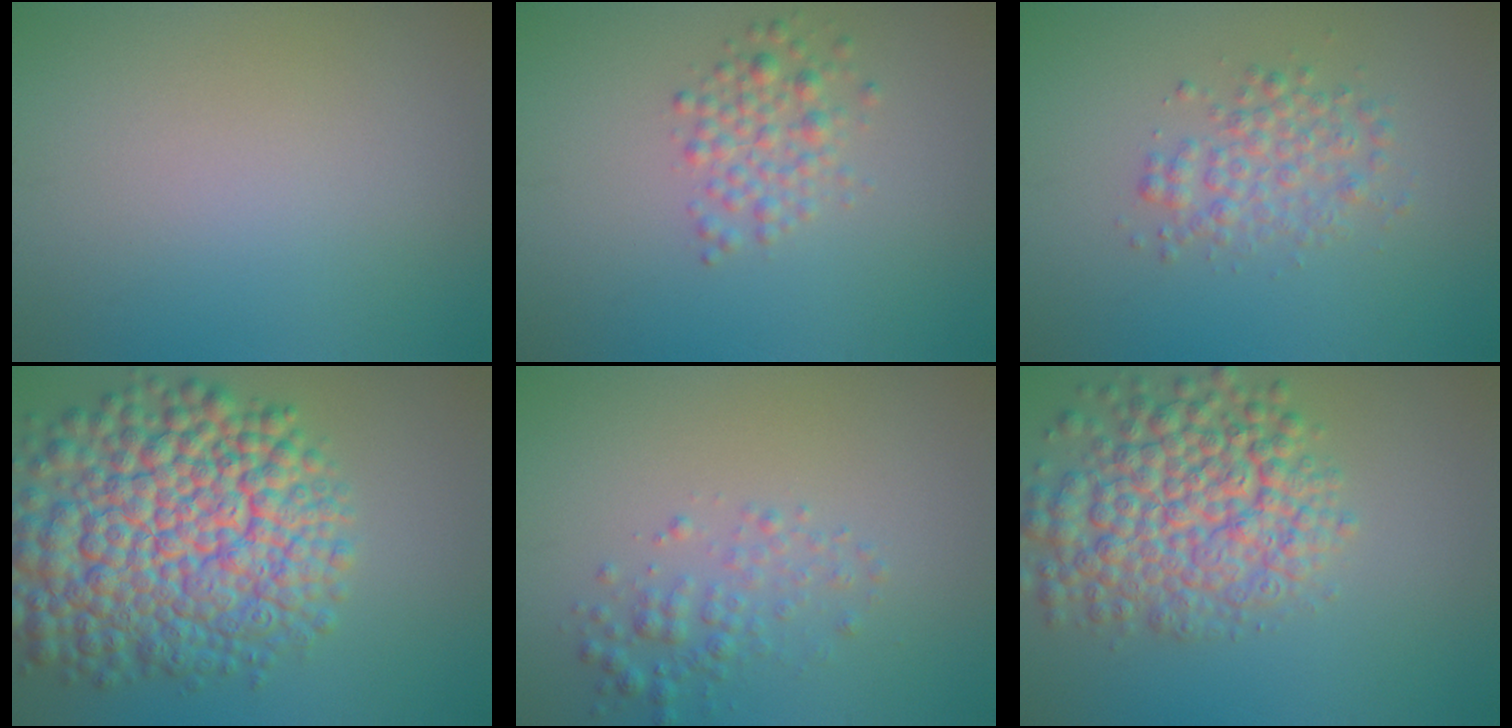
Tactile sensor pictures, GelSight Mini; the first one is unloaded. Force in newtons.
{"total": 2.5, "press": 2.5, "slide": 0.1}
{"total": 2.8, "press": 2.8, "slide": 0.0}
{"total": 13.4, "press": 13.4, "slide": 0.4}
{"total": 2.3, "press": 2.3, "slide": 0.1}
{"total": 7.8, "press": 7.8, "slide": 0.3}